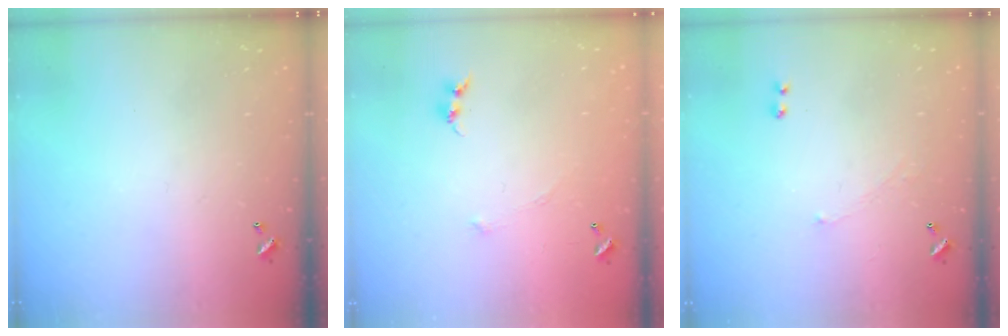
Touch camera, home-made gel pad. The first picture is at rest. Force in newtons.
{"total": 4.8, "press": 4.7, "slide": 0.6}
{"total": 1.0, "press": 0.7, "slide": 0.6}